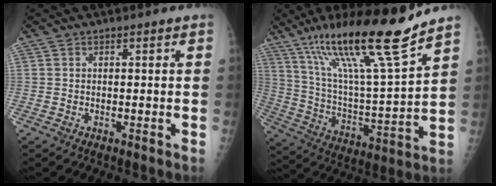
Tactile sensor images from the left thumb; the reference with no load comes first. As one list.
[{"total": 22.1, "force": [15.1, 1.9, 16.1], "torque": [-0.258, -0.065, 0.268]}]